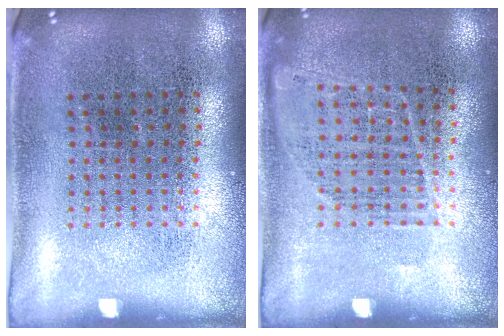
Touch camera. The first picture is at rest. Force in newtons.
{"total": 0.9, "press": 0.8, "slide": 0.4}